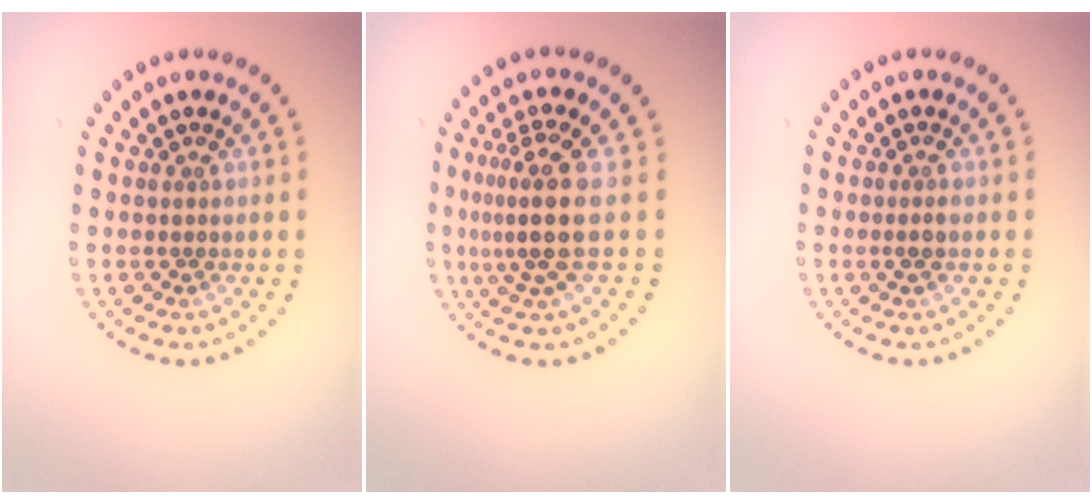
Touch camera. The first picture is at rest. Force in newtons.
{"total": 4.0, "press": 3.0, "slide": 2.7}
{"total": 1.0, "press": 0.8, "slide": 0.5}